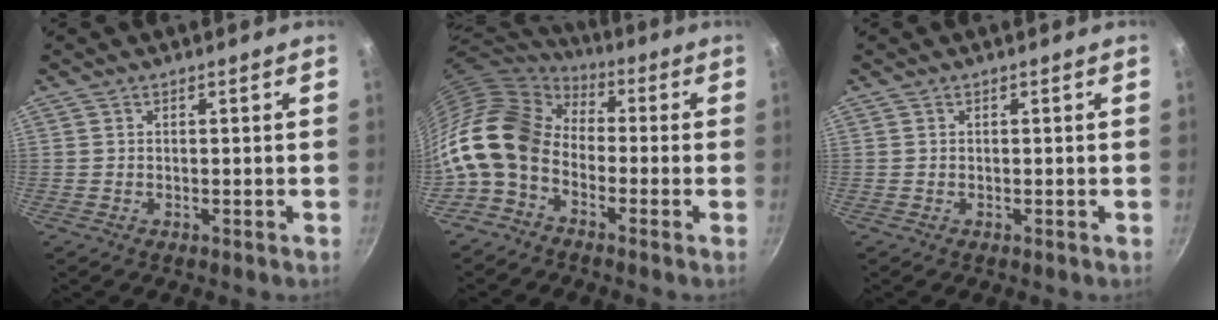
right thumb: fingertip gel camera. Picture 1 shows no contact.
{"total": 14.4, "force": [-2.2, 10.2, 10.0], "torque": [-0.170, 0.031, -0.065]}
{"total": 0.0}